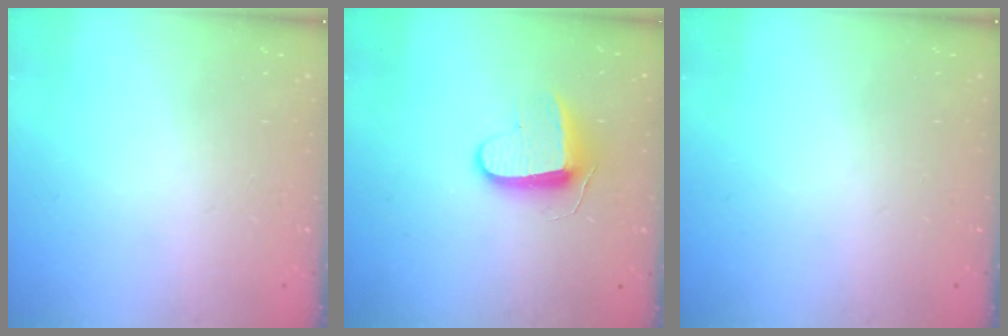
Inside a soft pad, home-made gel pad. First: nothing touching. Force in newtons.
{"total": 9.2, "press": 9.2, "slide": 0.7}
{"total": 0.0}